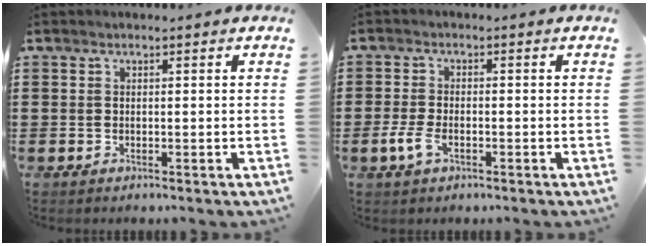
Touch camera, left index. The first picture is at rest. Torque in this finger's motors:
{"motor_torque": [0.55, 0.28, 0.16, 0.08]}